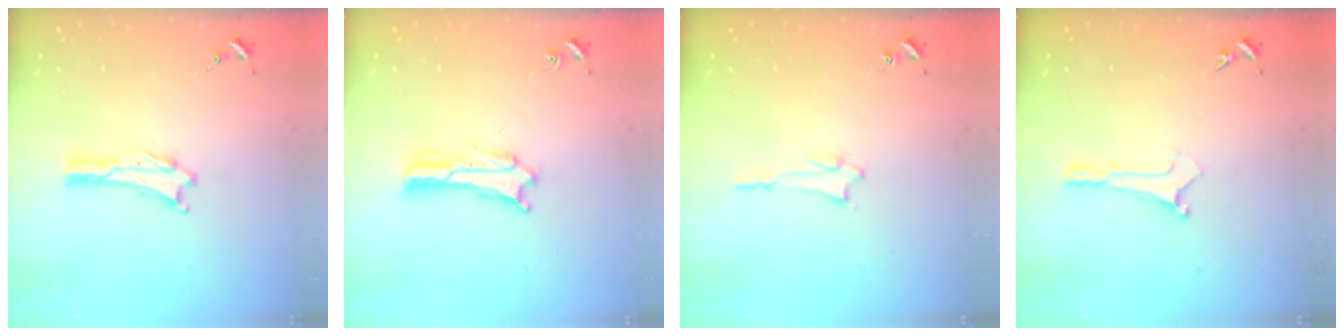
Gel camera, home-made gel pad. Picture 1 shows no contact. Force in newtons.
{"total": 1.2, "press": 1.2, "slide": 0.2}
{"total": 1.4, "press": 1.4, "slide": 0.2}
{"total": 0.0}